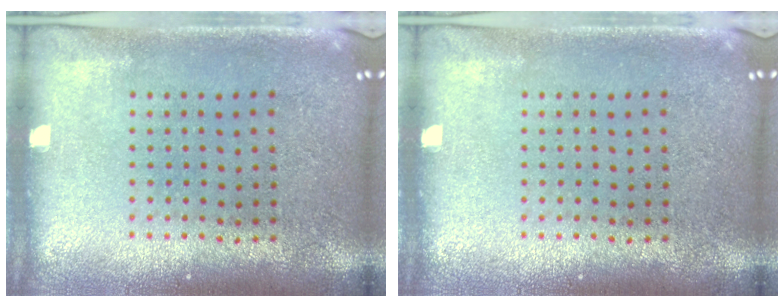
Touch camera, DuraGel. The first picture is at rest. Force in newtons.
{"total": 0.0}